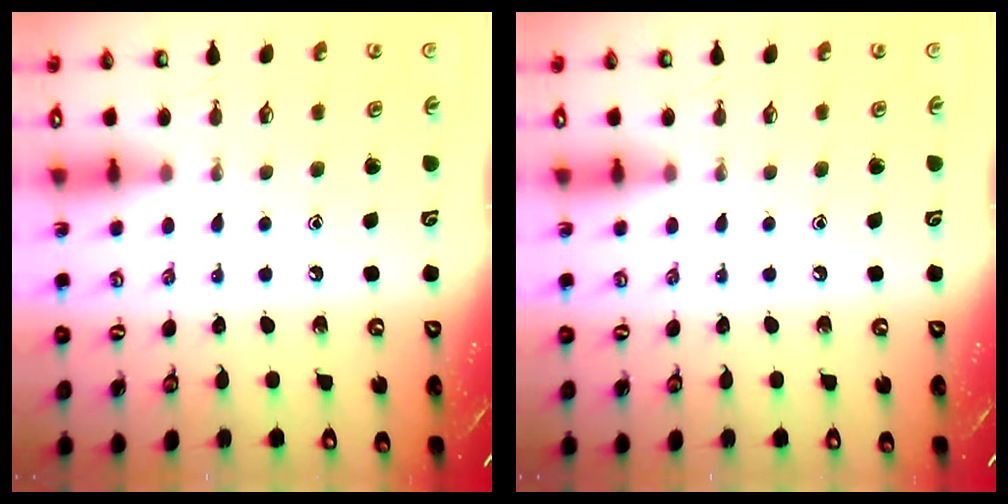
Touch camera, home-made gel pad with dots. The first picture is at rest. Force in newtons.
{"total": 0.0}